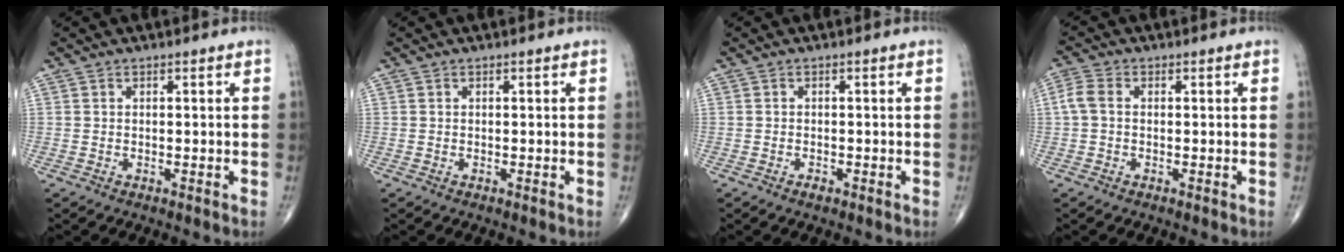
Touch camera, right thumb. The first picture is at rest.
{"total": 0.0}
{"total": 0.9, "force": [-0.6, 0.4, 0.5], "torque": [-0.009, 0.002, -0.009]}
{"total": 3.3, "force": [0.0, 2.2, 2.4], "torque": [-0.059, 0.008, -0.007]}